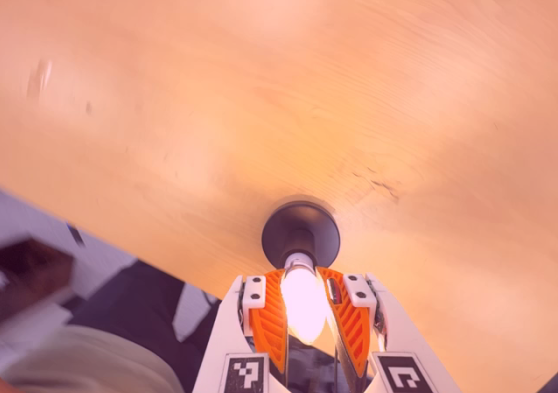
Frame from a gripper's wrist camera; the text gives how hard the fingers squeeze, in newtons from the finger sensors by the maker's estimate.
{"total": 27.7, "left": 28.9, "right": 26.5}